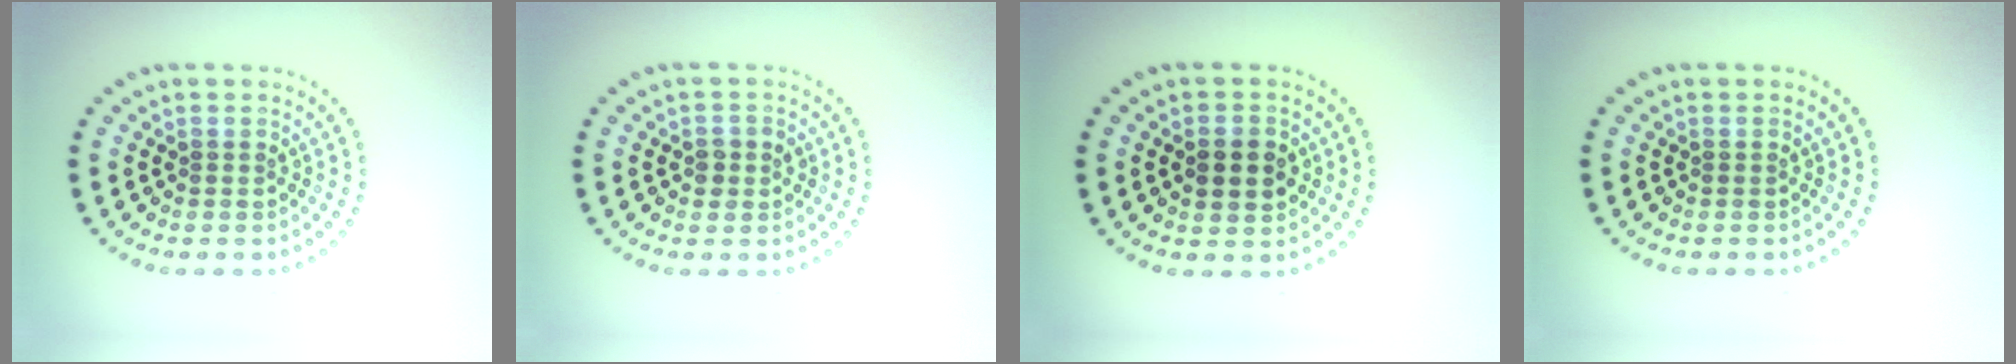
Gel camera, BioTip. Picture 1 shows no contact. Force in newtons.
{"total": 1.5, "press": 1.5, "slide": 0.2}
{"total": 2.7, "press": 2.7, "slide": 0.2}
{"total": 0.0}